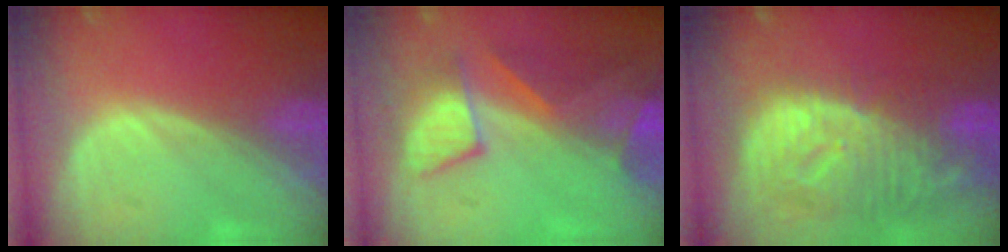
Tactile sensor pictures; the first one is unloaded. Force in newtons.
{"total": 8.7, "press": 8.2, "slide": 2.8}
{"total": 12.5, "press": 10.9, "slide": 6.2}